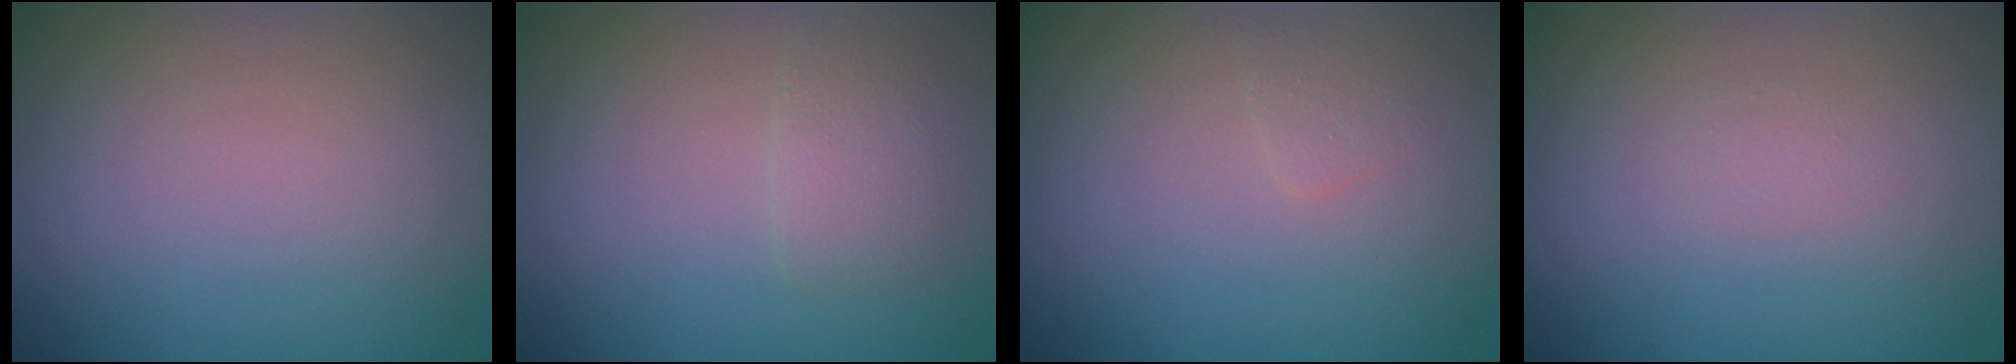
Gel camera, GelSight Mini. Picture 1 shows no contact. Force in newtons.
{"total": 1.6, "press": 1.6, "slide": 0.0}
{"total": 0.8, "press": 0.8, "slide": 0.1}
{"total": 0.5, "press": 0.5, "slide": 0.1}